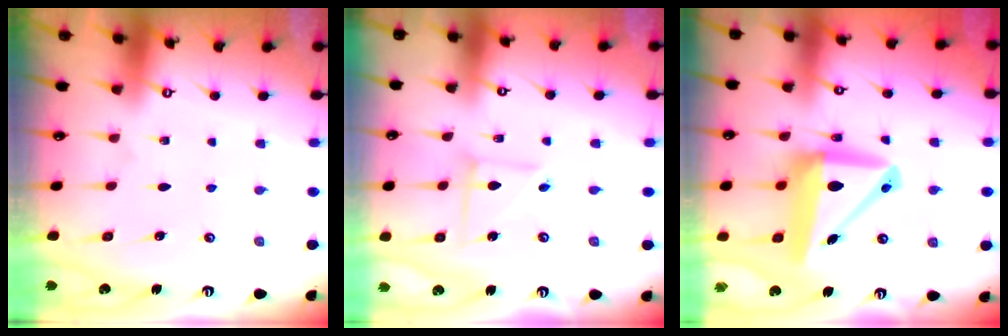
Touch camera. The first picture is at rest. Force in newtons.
{"total": 4.6, "press": 4.6, "slide": 0.5}
{"total": 13.6, "press": 13.4, "slide": 2.3}